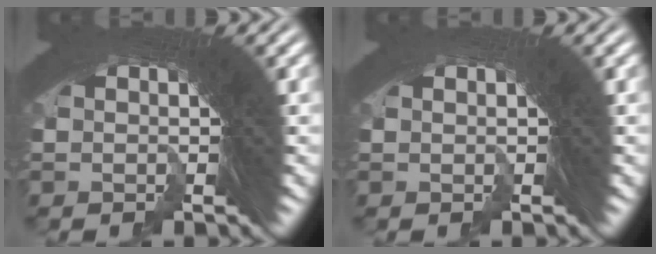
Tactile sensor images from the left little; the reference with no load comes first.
{"total": 0.6, "force": [-0.3, -0.4, -0.4], "torque": [0.005, -0.004, -0.002]}